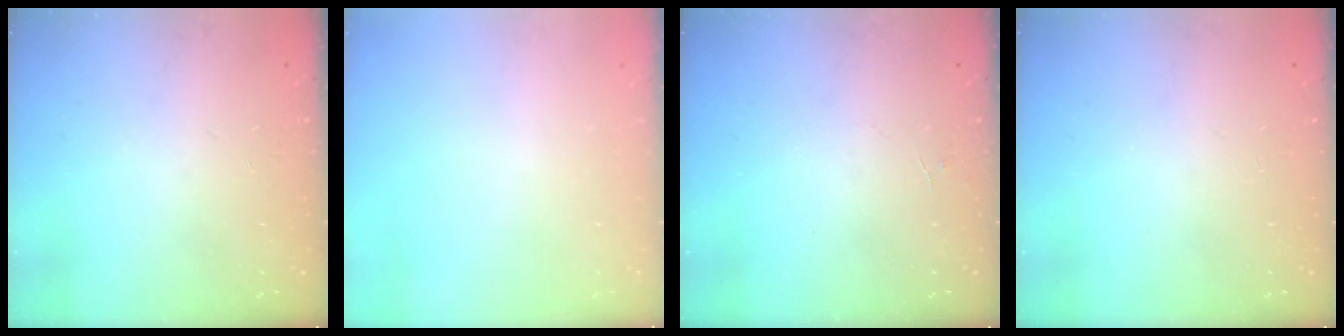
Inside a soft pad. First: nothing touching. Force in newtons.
{"total": 0.0}
{"total": 3.9, "press": 3.9, "slide": 0.3}
{"total": 0.0}